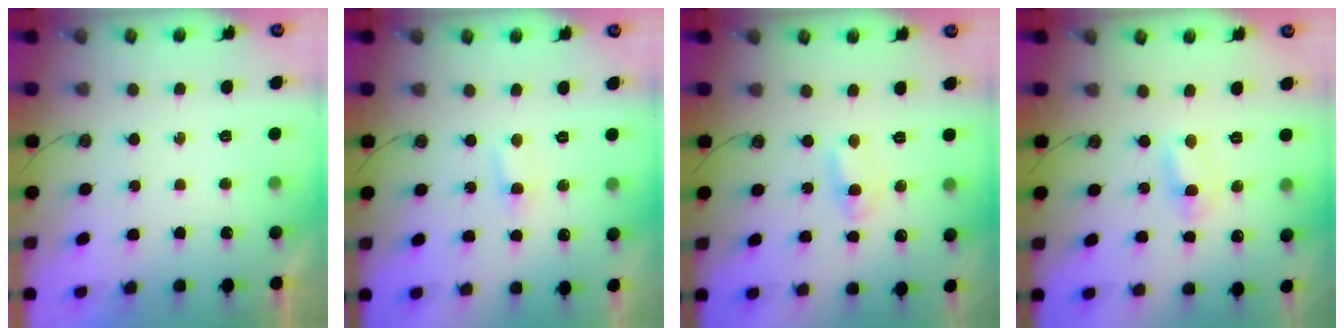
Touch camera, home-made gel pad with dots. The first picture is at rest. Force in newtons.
{"total": 2.8, "press": 2.7, "slide": 0.6}
{"total": 2.3, "press": 2.3, "slide": 0.3}
{"total": 1.5, "press": 1.5, "slide": 0.2}